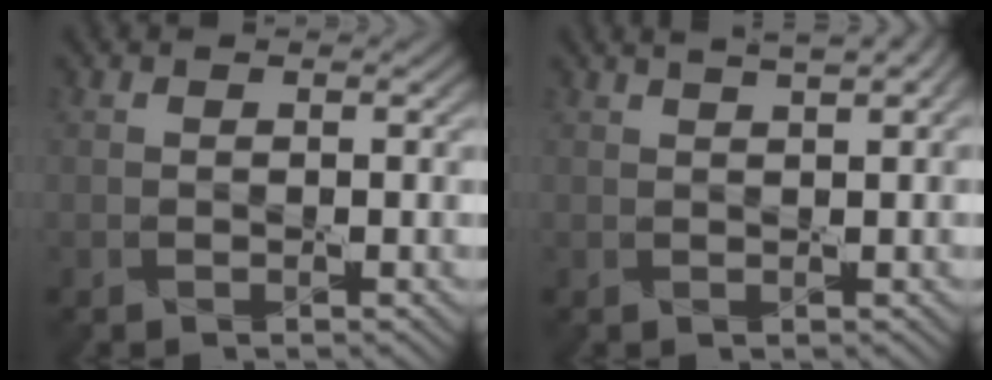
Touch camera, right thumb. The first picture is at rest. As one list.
[{"total": 4.1, "force": [2.4, 1.0, 3.1], "torque": [-0.036, 0.020, 0.016]}]